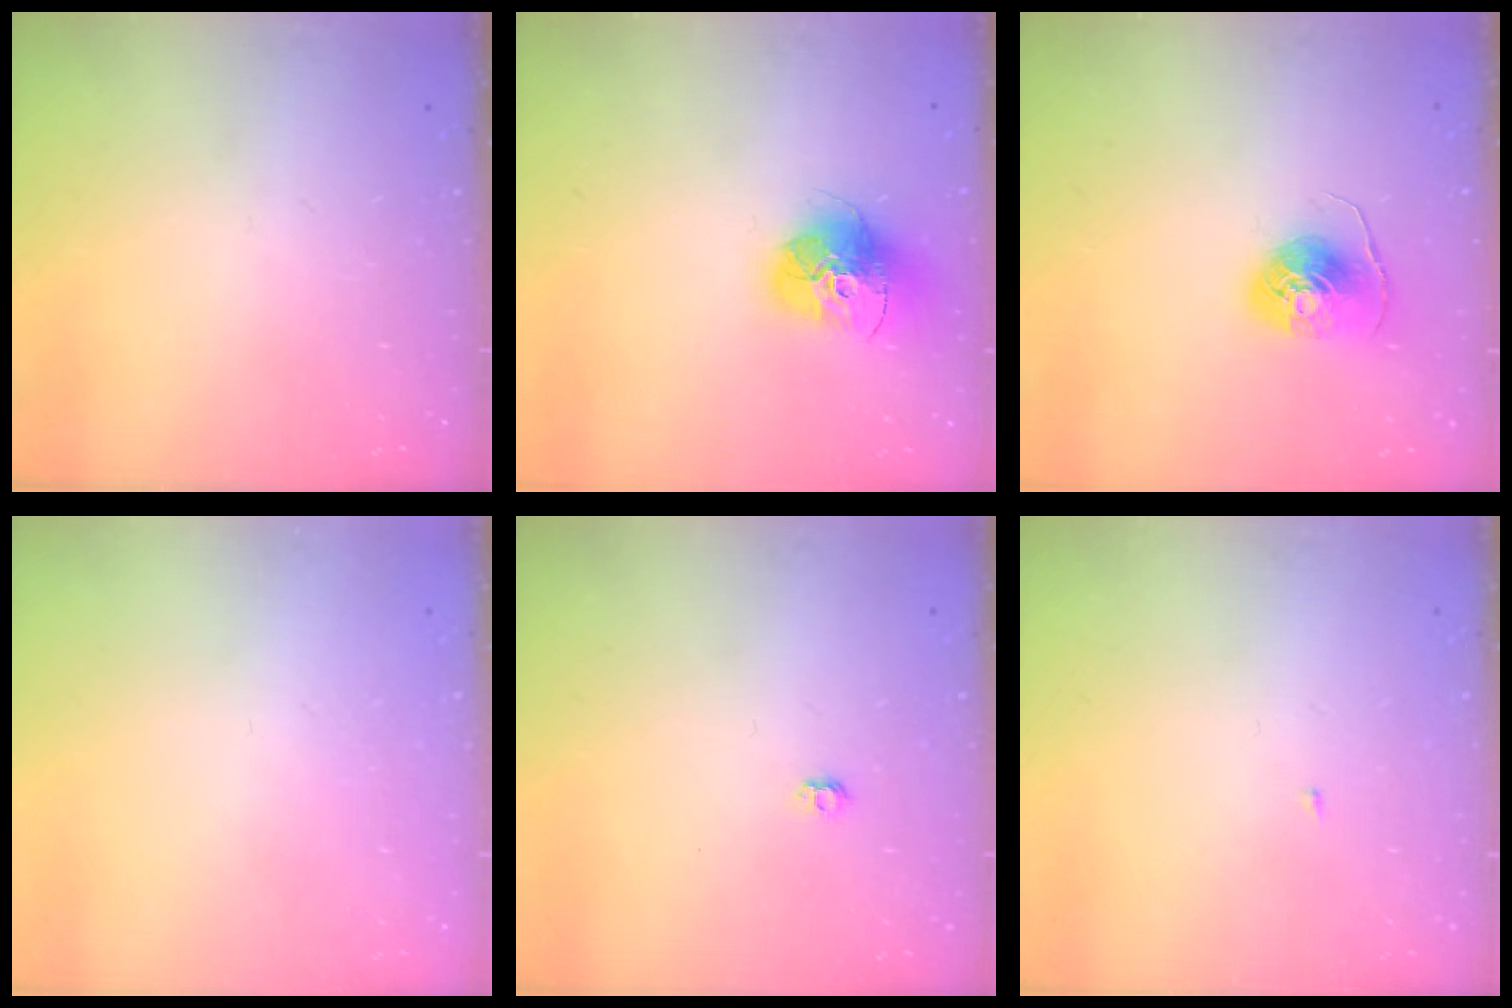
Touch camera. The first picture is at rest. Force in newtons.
{"total": 15.8, "press": 15.7, "slide": 1.6}
{"total": 8.1, "press": 8.1, "slide": 0.4}
{"total": 0.9, "press": 0.9, "slide": 0.1}
{"total": 3.9, "press": 3.8, "slide": 0.5}
{"total": 1.8, "press": 1.8, "slide": 0.2}